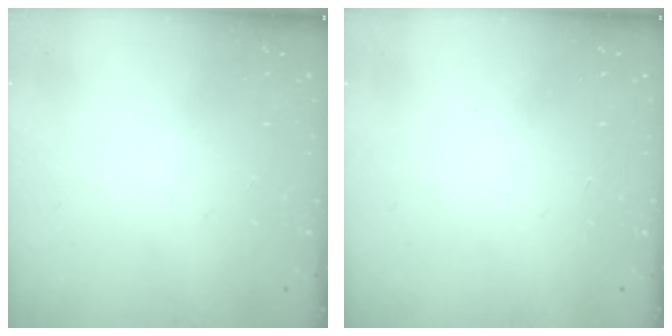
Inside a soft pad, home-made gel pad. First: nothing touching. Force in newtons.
{"total": 1.6, "press": 1.5, "slide": 0.1}